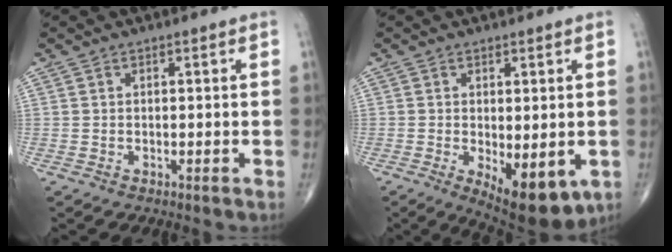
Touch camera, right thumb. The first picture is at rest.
{"total": 10.8, "force": [-3.2, 4.5, 9.3], "torque": [-0.115, -0.020, -0.035]}